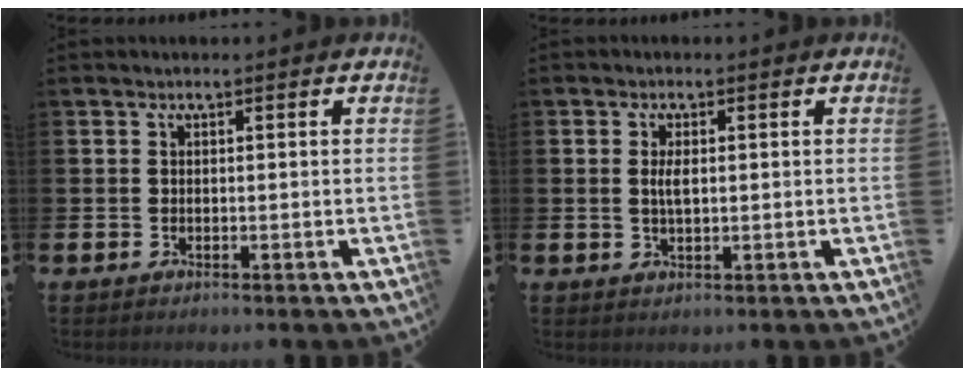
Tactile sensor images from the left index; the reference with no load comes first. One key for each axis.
{"total": 2.3, "fx": 0.5, "fy": 0.9, "fz": 2.0, "tx": -0.030, "ty": 0.000, "tz": 0.005}